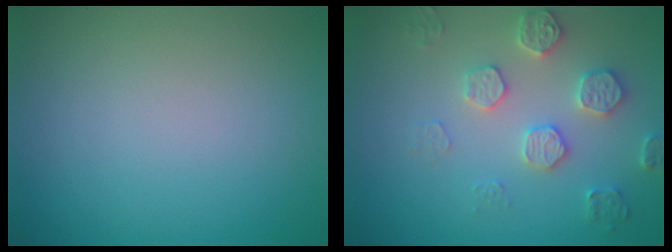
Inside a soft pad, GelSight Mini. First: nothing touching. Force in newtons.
{"total": 3.6, "press": 3.5, "slide": 0.8}